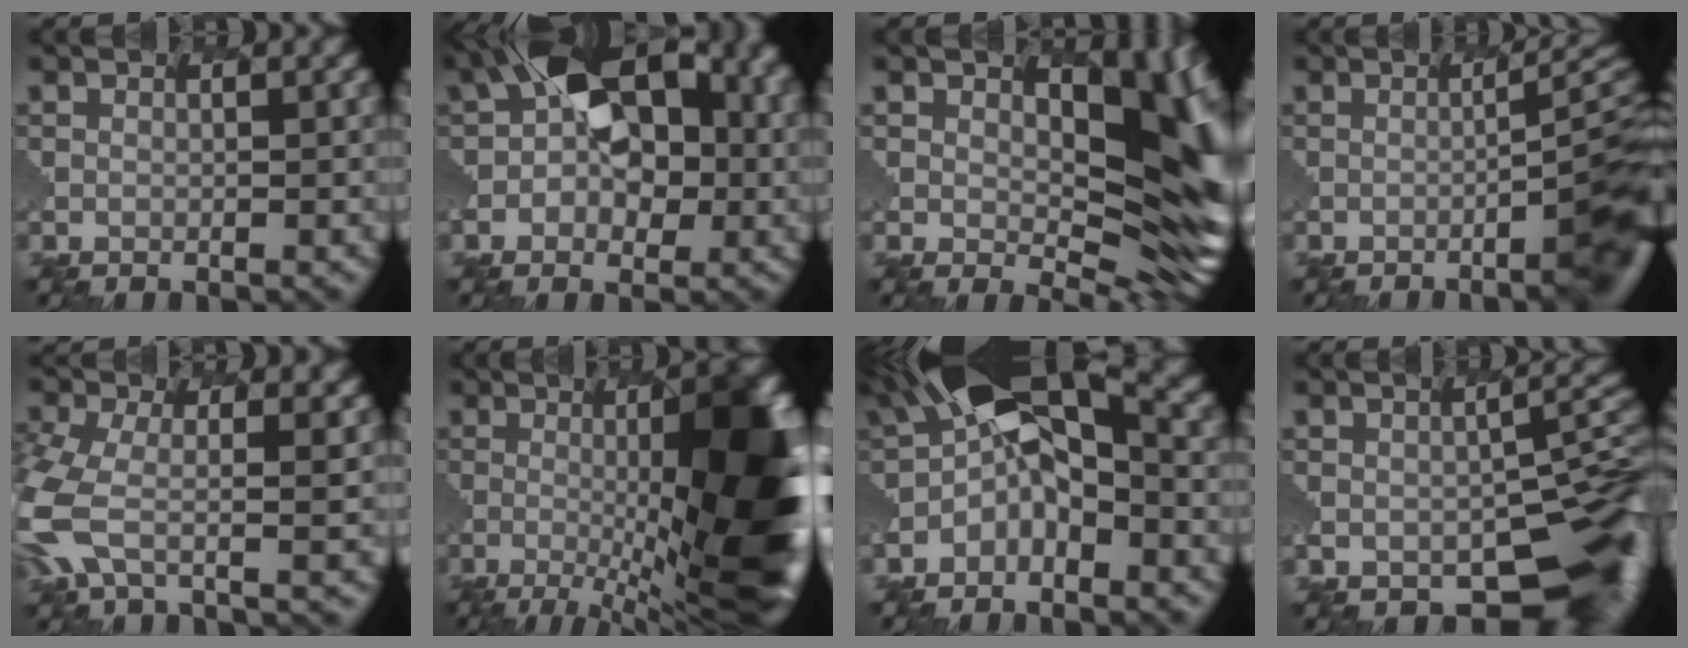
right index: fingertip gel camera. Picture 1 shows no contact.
{"total": 13.0, "force": [2.4, 9.0, 9.1], "torque": [-0.142, 0.026, 0.025]}
{"total": 8.3, "force": [3.5, 4.8, 5.8], "torque": [-0.079, -0.016, 0.049]}
{"total": 7.8, "force": [-2.4, 1.8, 7.2], "torque": [-0.045, 0.021, -0.047]}
{"total": 4.0, "force": [-1.0, 1.5, 3.6], "torque": [-0.124, -0.005, -0.046]}
{"total": 12.7, "force": [-0.6, 2.8, 12.4], "torque": [-0.148, 0.019, -0.023]}
{"total": 9.5, "force": [-0.4, 5.3, 7.8], "torque": [-0.140, 0.039, -0.029]}
{"total": 10.1, "force": [-4.1, 5.8, 7.2], "torque": [-0.091, -0.017, -0.055]}